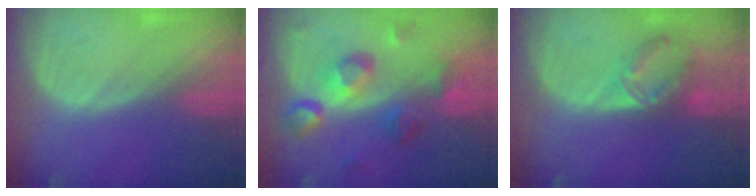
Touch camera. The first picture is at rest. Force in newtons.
{"total": 8.8, "press": 8.5, "slide": 2.4}
{"total": 7.1, "press": 6.1, "slide": 3.6}